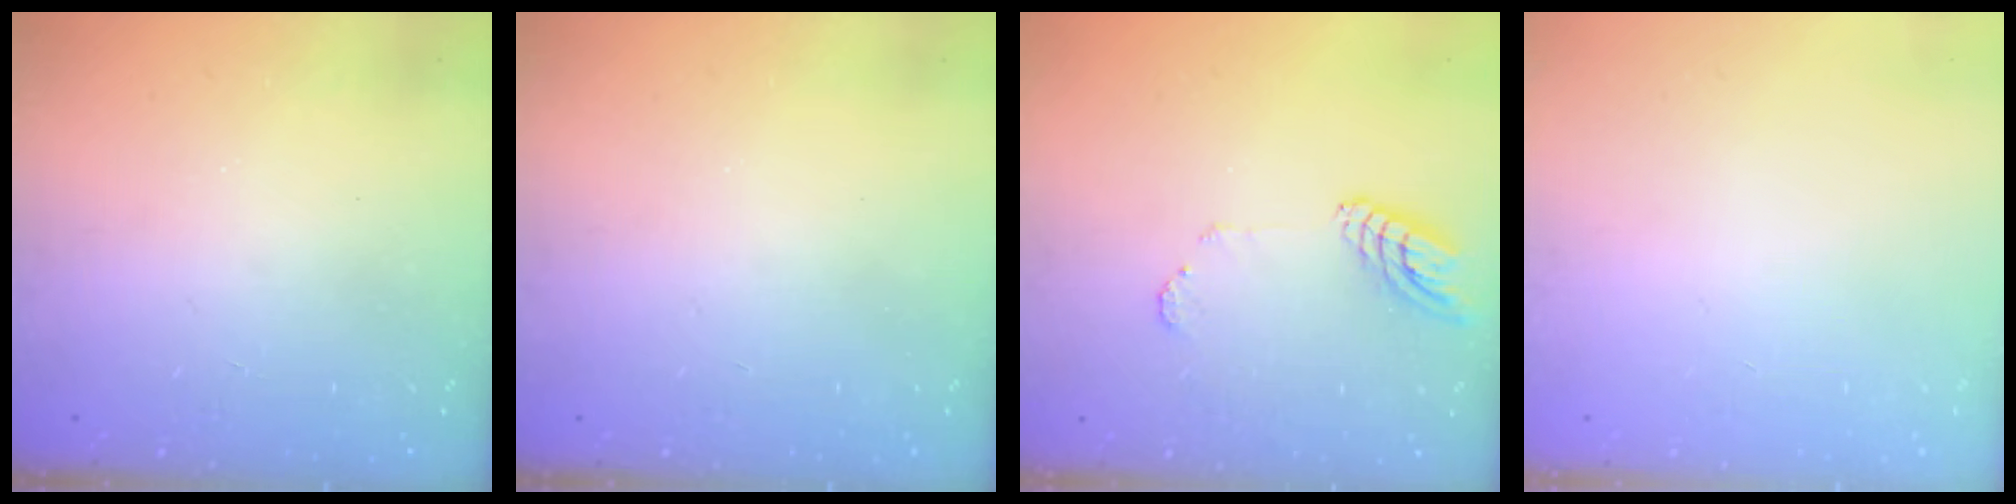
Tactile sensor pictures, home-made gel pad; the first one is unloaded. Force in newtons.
{"total": 0.0}
{"total": 10.0, "press": 9.9, "slide": 1.0}
{"total": 0.0}